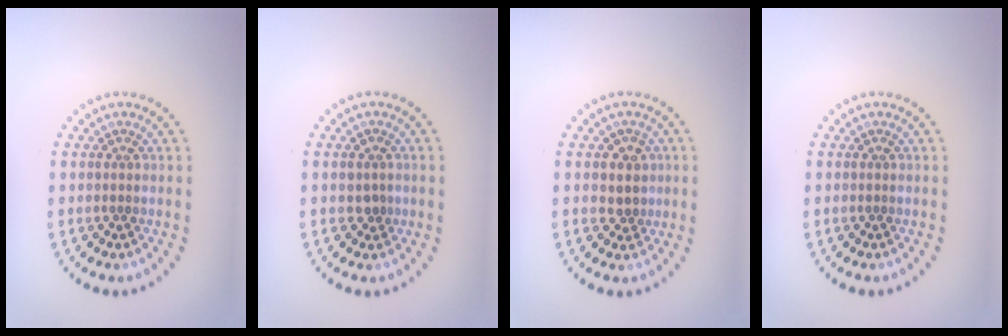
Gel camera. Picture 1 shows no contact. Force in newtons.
{"total": 1.1, "press": 1.1, "slide": 0.4}
{"total": 2.3, "press": 2.1, "slide": 0.9}
{"total": 0.0}